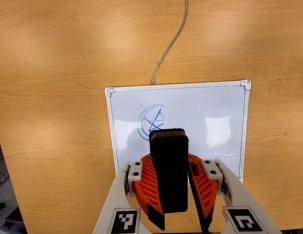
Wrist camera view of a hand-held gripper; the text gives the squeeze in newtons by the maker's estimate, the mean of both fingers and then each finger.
{"total": 14.5, "left": 12.6, "right": 16.4}